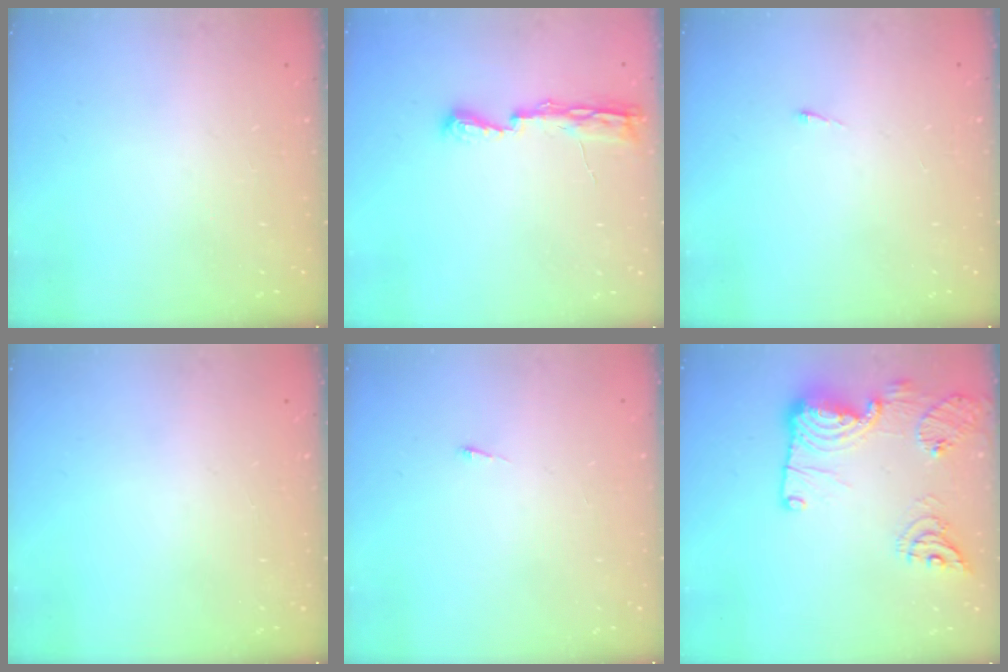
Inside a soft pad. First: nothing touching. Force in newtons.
{"total": 7.1, "press": 7.1, "slide": 0.8}
{"total": 2.7, "press": 2.7, "slide": 0.4}
{"total": 0.0}
{"total": 2.6, "press": 2.5, "slide": 0.3}
{"total": 19.1, "press": 18.3, "slide": 5.5}